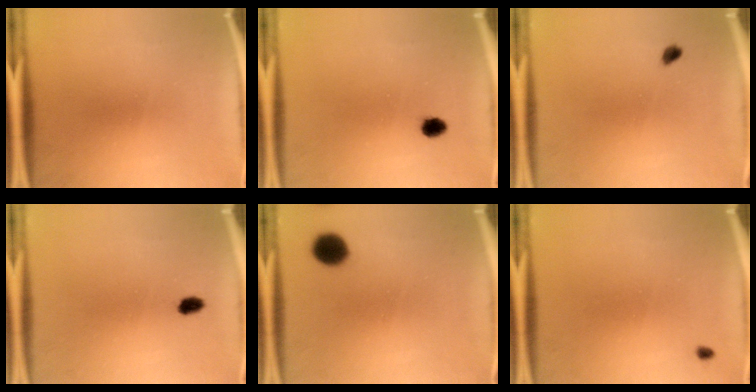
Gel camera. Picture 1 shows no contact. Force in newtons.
{"total": 2.5}
{"total": 1.4}
{"total": 2.2}
{"total": 5.1}
{"total": 0.6}